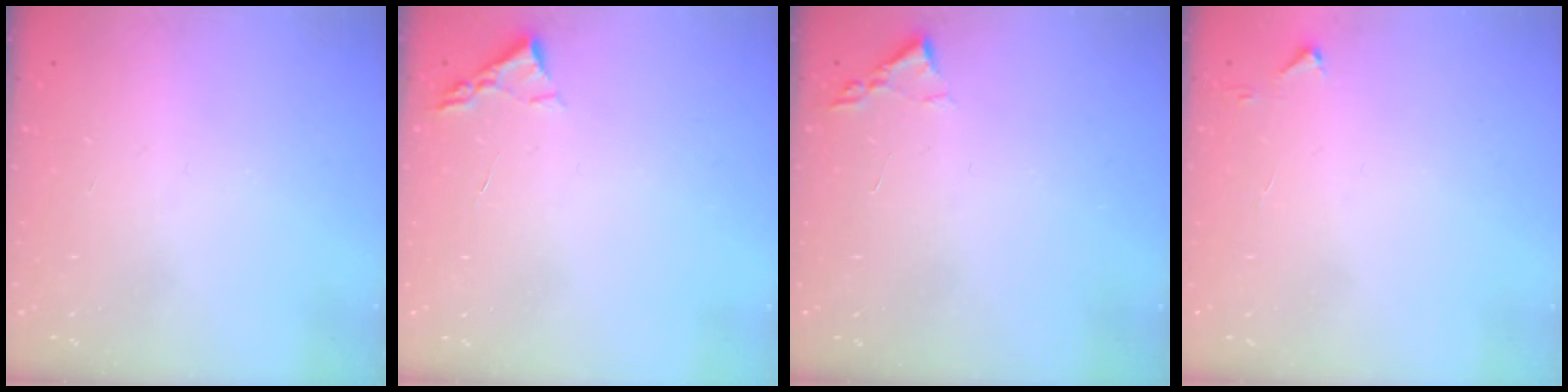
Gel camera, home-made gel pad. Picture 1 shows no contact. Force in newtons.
{"total": 2.4, "press": 2.3, "slide": 0.3}
{"total": 1.8, "press": 1.8, "slide": 0.3}
{"total": 2.8, "press": 2.8, "slide": 0.4}